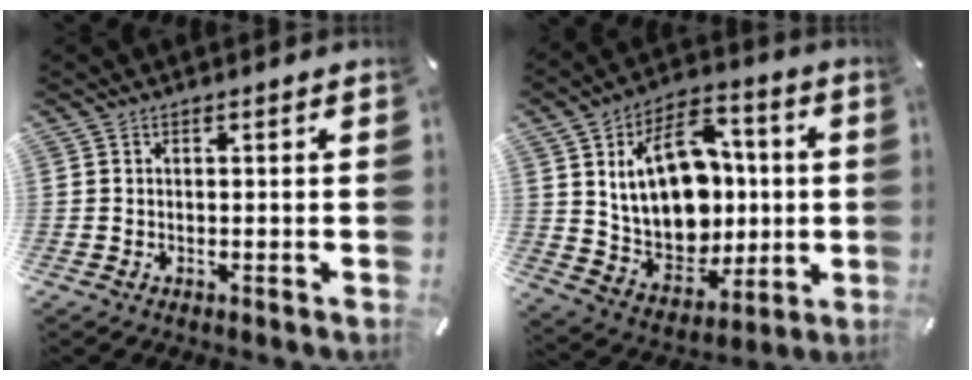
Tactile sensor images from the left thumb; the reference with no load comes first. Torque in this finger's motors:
{"motor_torque": [0.75, 1.17, 0.80, -0.50, 0.48]}